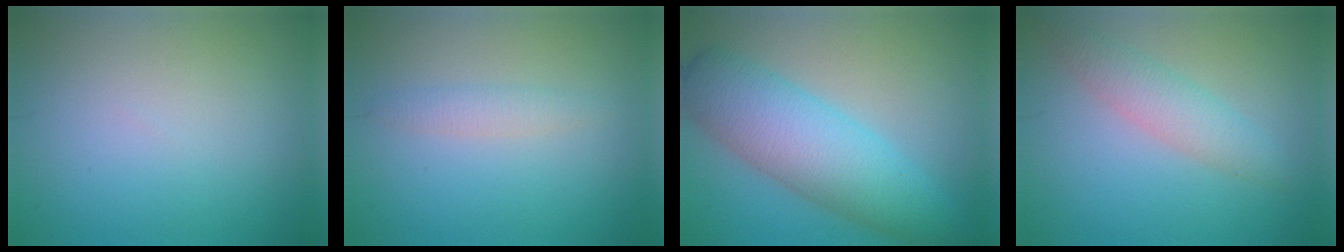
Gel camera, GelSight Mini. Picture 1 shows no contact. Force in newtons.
{"total": 1.5, "press": 1.4, "slide": 0.1}
{"total": 6.5, "press": 6.5, "slide": 0.2}
{"total": 2.9, "press": 2.9, "slide": 0.1}